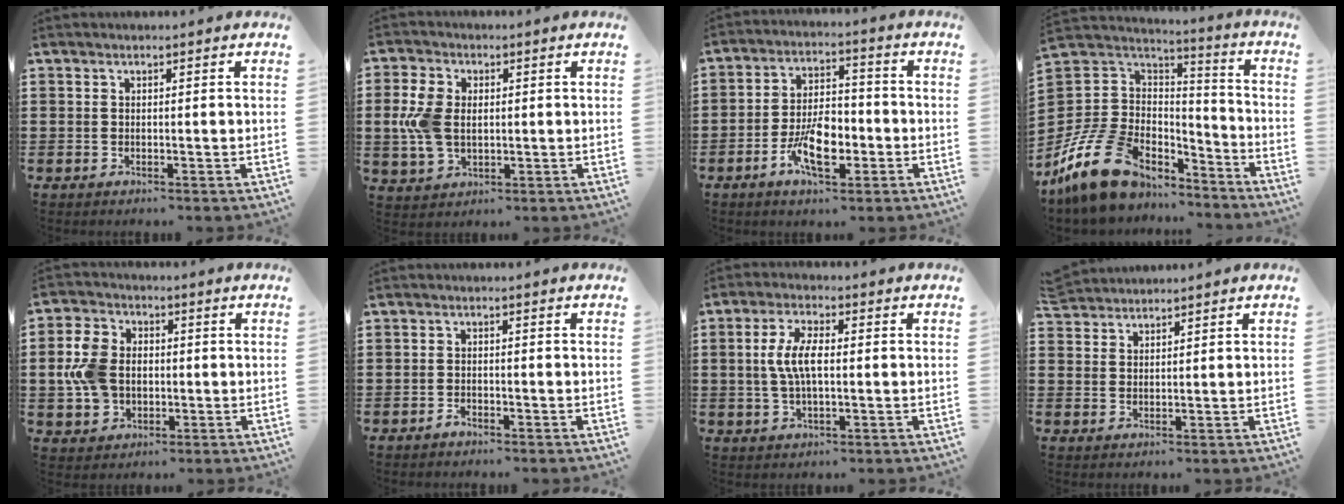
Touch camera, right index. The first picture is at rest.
{"total": 6.8, "force": [0.3, 4.6, 5.0], "torque": [-0.139, 0.003, -0.005]}
{"total": 8.8, "force": [-3.4, 4.4, 6.8], "torque": [-0.128, 0.000, -0.062]}
{"total": 14.4, "force": [-9.1, 9.0, 6.7], "torque": [-0.174, 0.041, -0.166]}
{"total": 8.0, "force": [-0.4, 6.2, 5.1], "torque": [-0.138, 0.009, -0.013]}
{"total": 1.2, "force": [-1.0, 0.5, 0.3], "torque": [-0.008, 0.000, -0.021]}
{"total": 6.3, "force": [0.2, 2.5, 5.8], "torque": [-0.130, 0.002, -0.006]}
{"total": 2.7, "force": [2.6, 0.3, -0.1], "torque": [-0.005, -0.001, 0.052]}